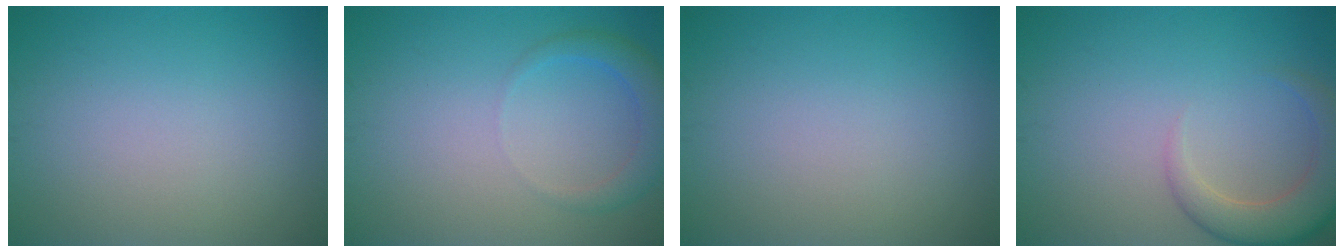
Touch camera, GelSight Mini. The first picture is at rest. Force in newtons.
{"total": 2.7, "press": 2.6, "slide": 0.3}
{"total": 0.0}
{"total": 4.6, "press": 4.6, "slide": 0.5}